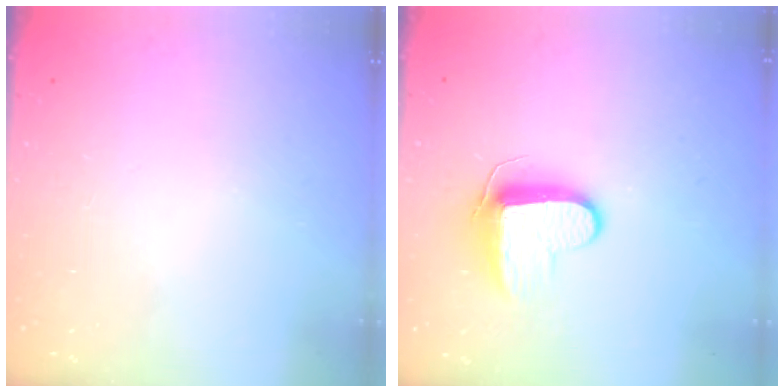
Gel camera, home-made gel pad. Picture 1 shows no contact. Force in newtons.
{"total": 9.8, "press": 9.7, "slide": 1.1}